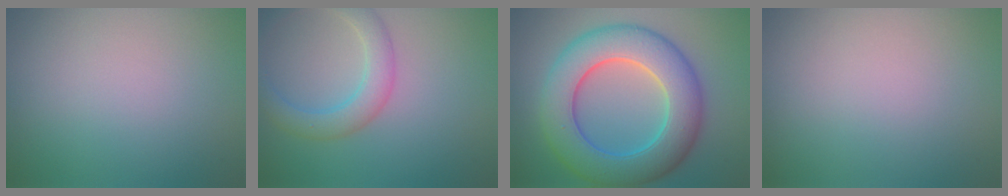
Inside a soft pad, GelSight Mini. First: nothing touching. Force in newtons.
{"total": 3.5, "press": 3.5, "slide": 0.0}
{"total": 9.9, "press": 9.8, "slide": 0.3}
{"total": 0.0}